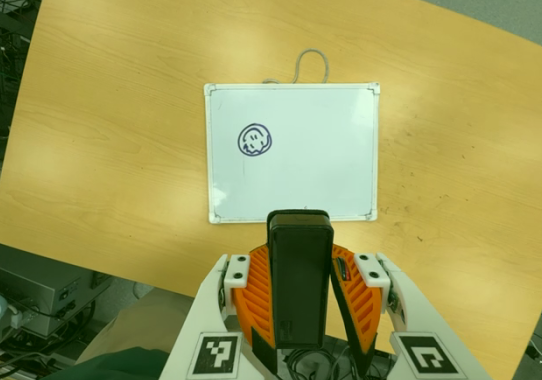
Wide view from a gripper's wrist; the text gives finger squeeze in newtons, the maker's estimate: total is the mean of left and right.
{"total": 5.7, "left": 4.9, "right": 6.5}